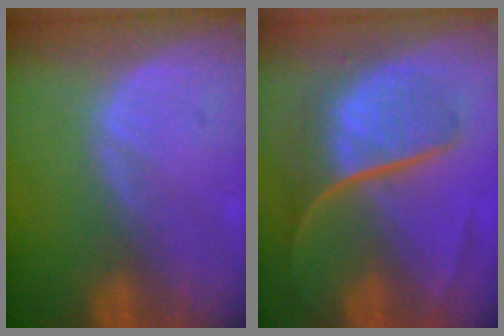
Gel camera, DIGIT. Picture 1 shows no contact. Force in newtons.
{"total": 9.0, "press": 7.6, "slide": 4.8}